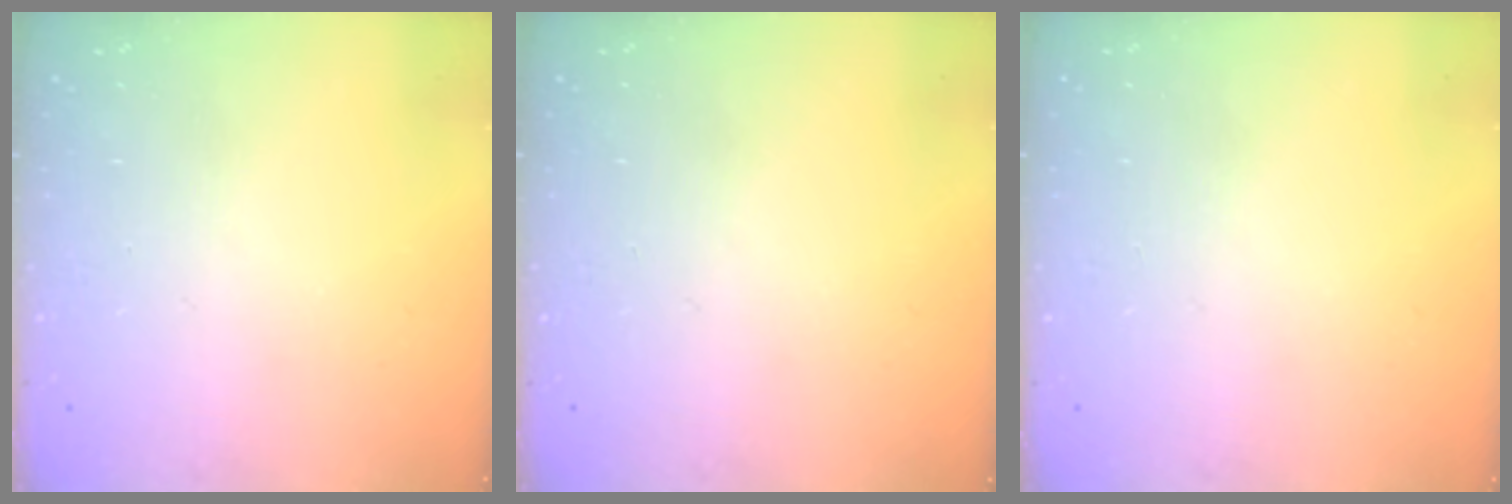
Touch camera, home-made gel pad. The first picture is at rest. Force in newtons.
{"total": 0.0}
{"total": 0.0}